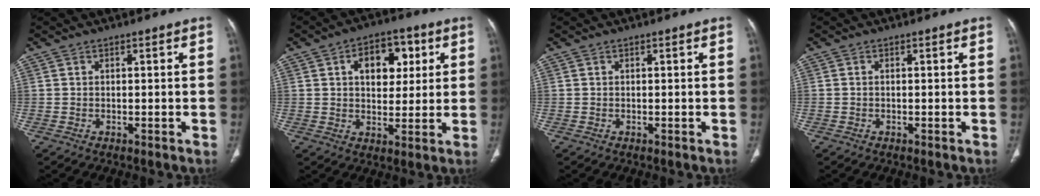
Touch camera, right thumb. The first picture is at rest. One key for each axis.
{"total": 10.8, "fx": 3.3, "fy": 6.9, "fz": 7.5, "tx": -0.063, "ty": 0.000, "tz": 0.049}
{"total": 0.0}
{"total": 0.0}